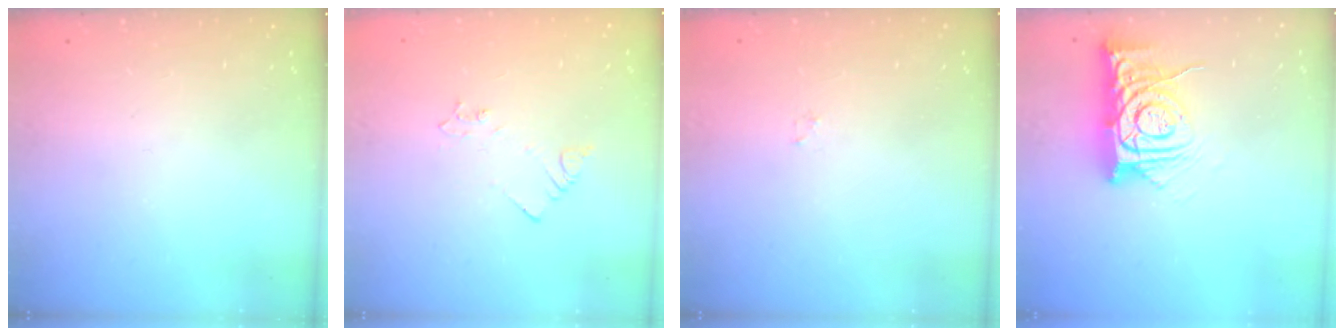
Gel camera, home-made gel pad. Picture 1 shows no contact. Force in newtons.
{"total": 2.1, "press": 2.1, "slide": 0.3}
{"total": 0.8, "press": 0.8, "slide": 0.2}
{"total": 12.0, "press": 11.9, "slide": 1.2}